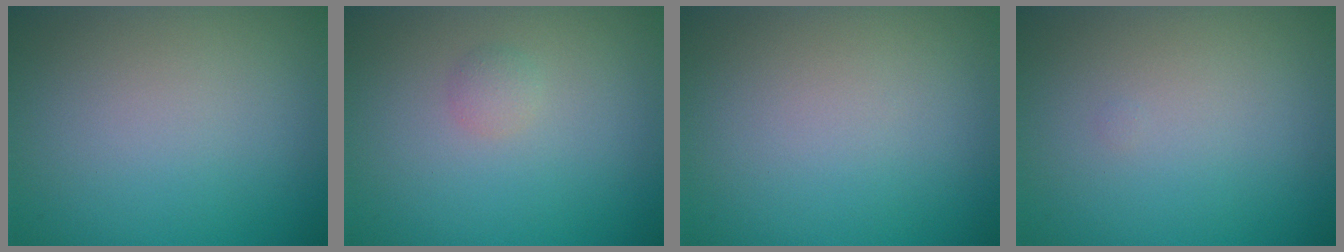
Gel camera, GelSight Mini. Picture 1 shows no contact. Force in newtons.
{"total": 0.9, "press": 0.9, "slide": 0.0}
{"total": 0.0}
{"total": 0.0}